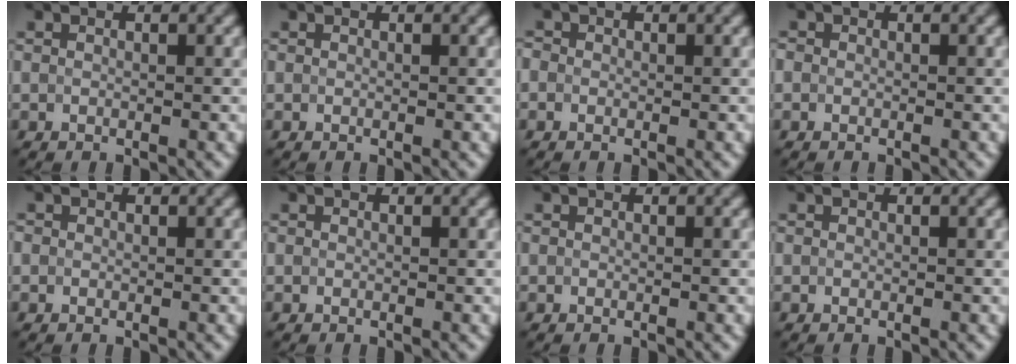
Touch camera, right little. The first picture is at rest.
{"total": 0.0}
{"total": 0.6, "force": [0.0, 0.6, 0.1], "torque": [0.001, -0.005, -0.005]}
{"total": 0.6, "force": [-0.4, 0.5, -0.1], "torque": [0.008, -0.006, -0.009]}
{"total": 0.0}
{"total": 0.0}
{"total": 0.0}
{"total": 0.0}